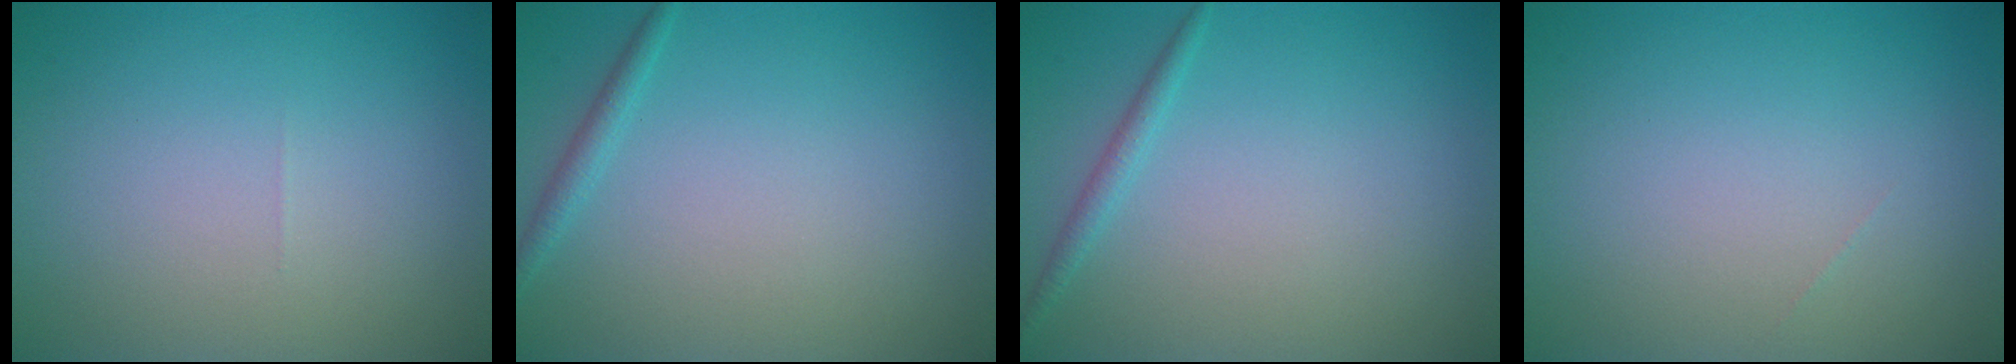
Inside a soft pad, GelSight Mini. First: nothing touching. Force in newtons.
{"total": 1.1, "press": 1.1, "slide": 0.0}
{"total": 1.2, "press": 1.2, "slide": 0.1}
{"total": 0.0}